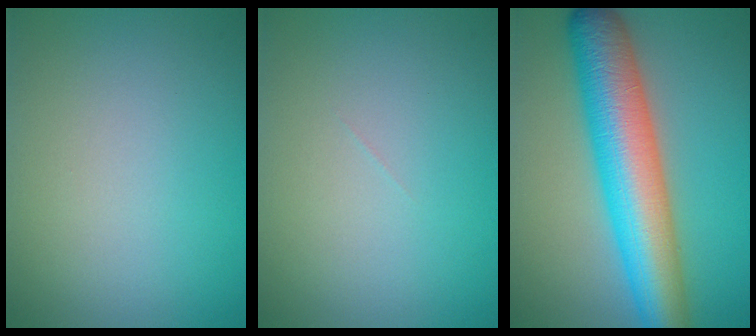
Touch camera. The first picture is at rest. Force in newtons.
{"total": 0.0}
{"total": 10.2, "press": 10.2, "slide": 0.2}